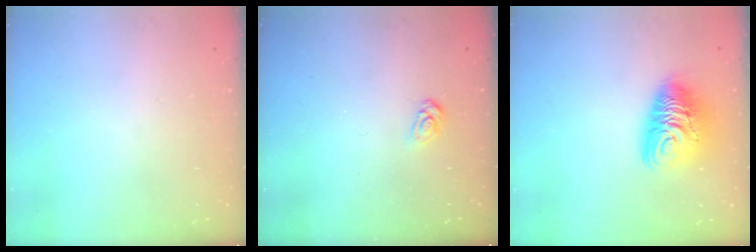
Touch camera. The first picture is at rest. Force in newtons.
{"total": 4.1, "press": 4.1, "slide": 0.4}
{"total": 11.8, "press": 11.7, "slide": 1.2}